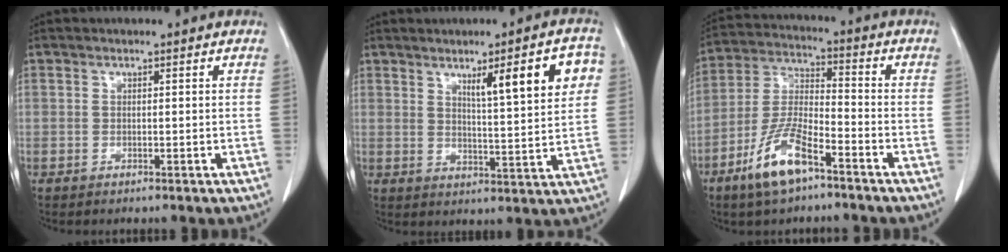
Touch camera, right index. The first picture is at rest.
{"total": 10.4, "force": [4.3, 1.1, 9.4], "torque": [-0.131, 0.005, 0.062]}
{"total": 10.7, "force": [-6.5, 2.8, 8.1], "torque": [-0.177, -0.010, -0.125]}